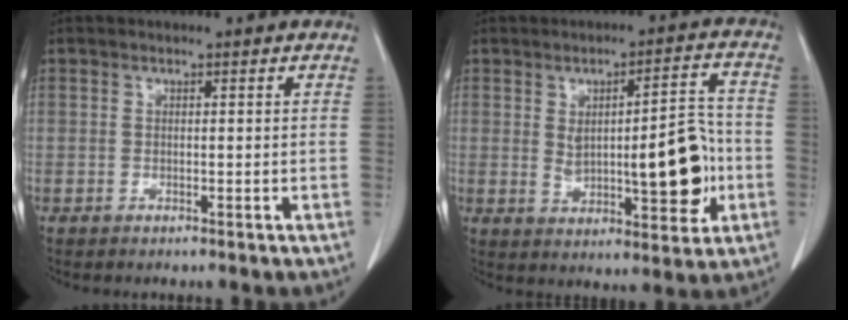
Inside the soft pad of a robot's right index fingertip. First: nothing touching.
{"total": 12.3, "force": [-0.9, 3.8, 11.7], "torque": [-0.163, 0.012, 0.001]}